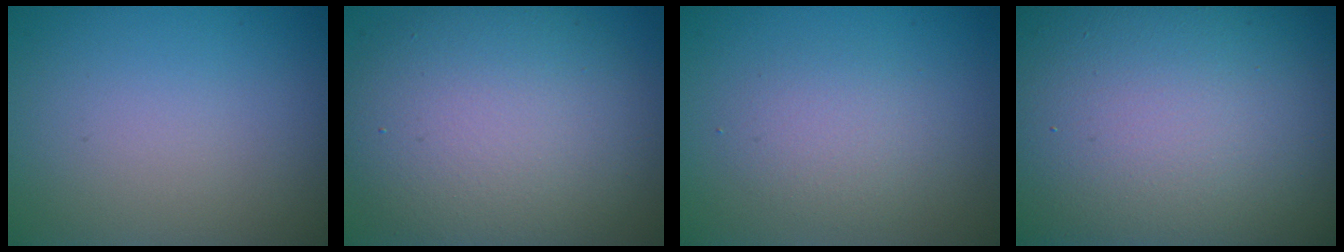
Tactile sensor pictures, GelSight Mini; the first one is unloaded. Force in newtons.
{"total": 9.3, "press": 9.3, "slide": 0.8}
{"total": 2.1, "press": 2.1, "slide": 0.2}
{"total": 20.3, "press": 20.3, "slide": 1.2}